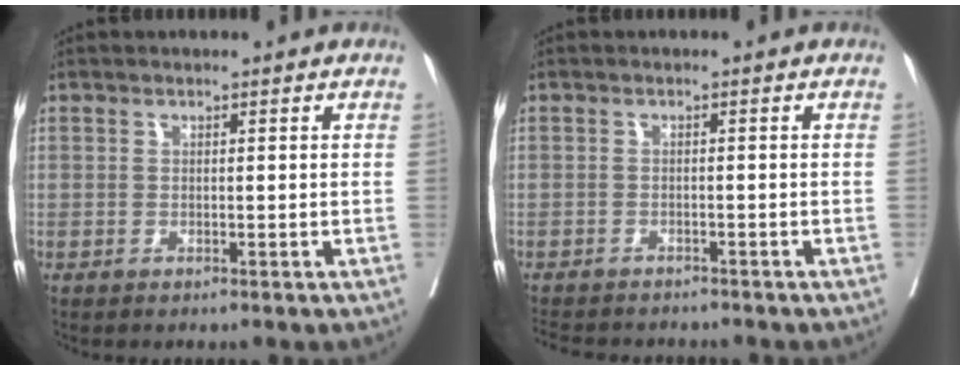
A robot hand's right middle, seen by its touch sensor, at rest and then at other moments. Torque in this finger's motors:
{"motor_torque": [0.47, -0.56, 0.06, 0.01]}